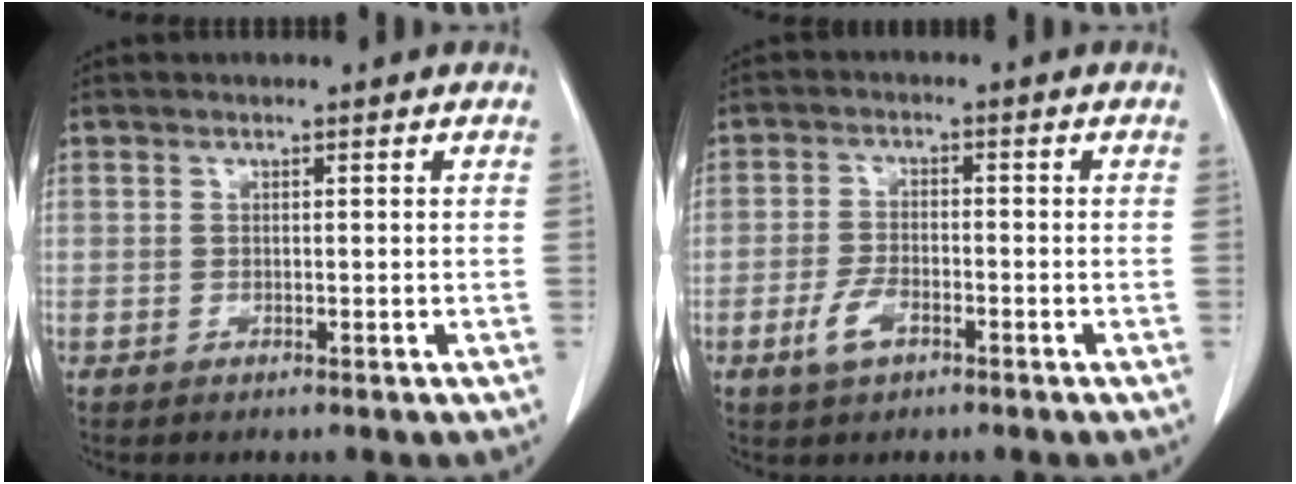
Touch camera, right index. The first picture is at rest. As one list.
[{"total": 4.1, "force": [-2.1, 1.9, 3.0], "torque": [-0.064, 0.000, -0.037]}]